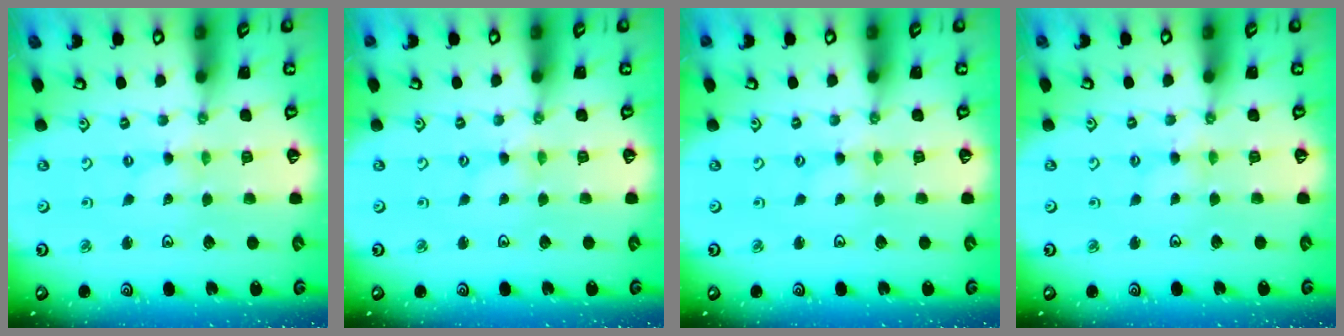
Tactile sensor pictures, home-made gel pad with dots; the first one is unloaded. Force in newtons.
{"total": 0.0}
{"total": 0.0}
{"total": 1.8, "press": 1.8, "slide": 0.4}